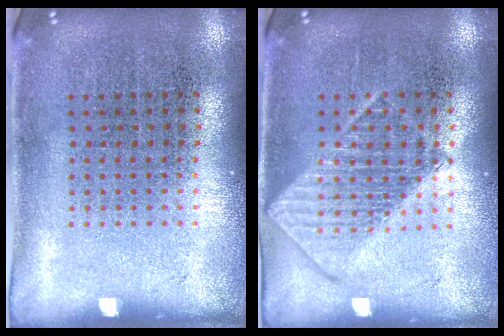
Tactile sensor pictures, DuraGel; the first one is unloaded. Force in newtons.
{"total": 2.7, "press": 2.7, "slide": 0.4}